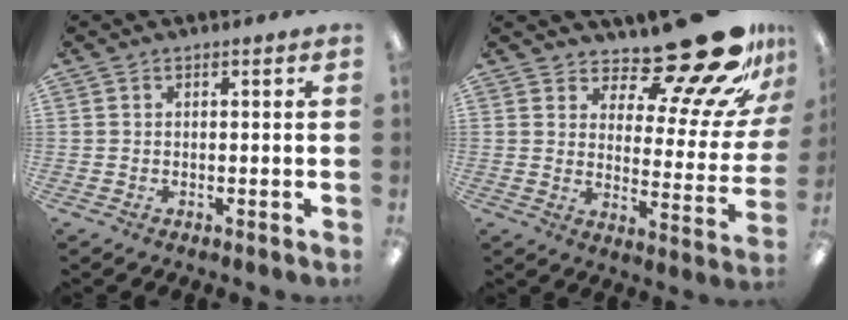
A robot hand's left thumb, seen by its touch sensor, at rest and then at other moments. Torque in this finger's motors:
{"motor_torque": [0.18, 0.81, 0.29, -0.44, 0.05]}